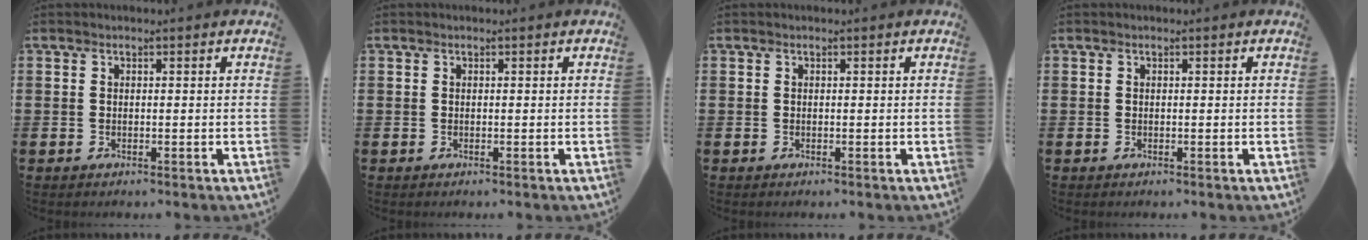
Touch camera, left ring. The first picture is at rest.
{"total": 0.0}
{"total": 0.0}
{"total": 0.0}